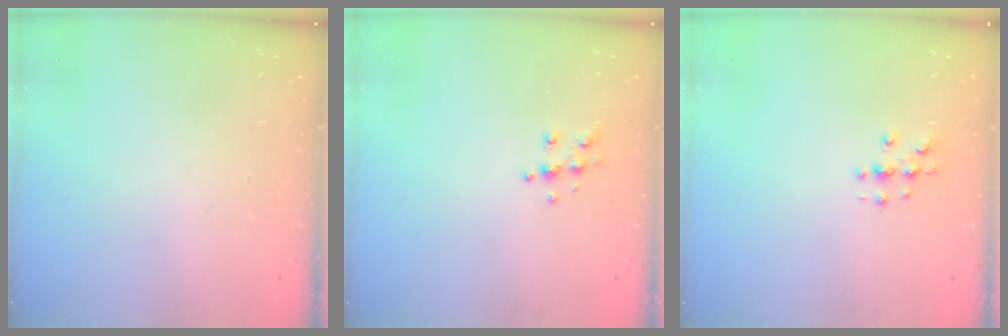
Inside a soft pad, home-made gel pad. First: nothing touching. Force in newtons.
{"total": 6.2, "press": 6.2, "slide": 0.6}
{"total": 2.7, "press": 2.7, "slide": 0.3}